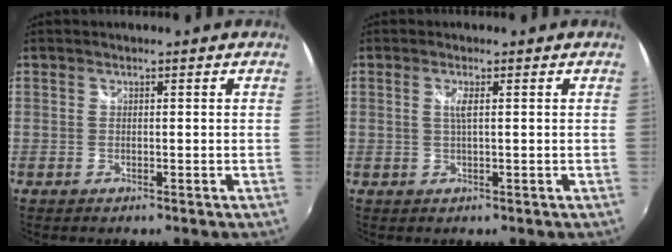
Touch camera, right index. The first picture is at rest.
{"total": 1.7, "force": [0.4, -0.1, 1.7], "torque": [-0.032, -0.001, 0.005]}